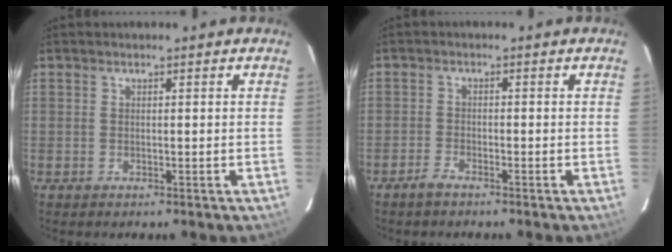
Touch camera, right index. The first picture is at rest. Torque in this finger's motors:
{"motor_torque": [0.10, -0.02, 0.06, 0.00]}